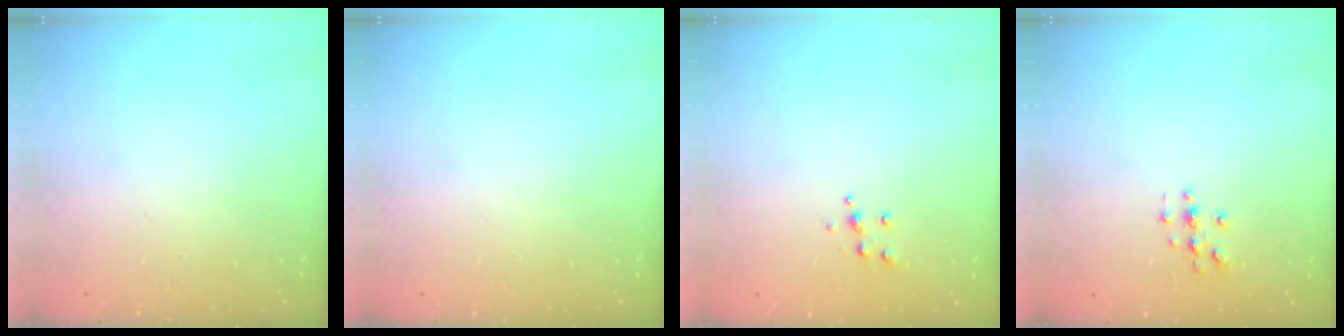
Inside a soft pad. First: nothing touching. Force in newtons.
{"total": 0.0}
{"total": 4.5, "press": 4.5, "slide": 0.5}
{"total": 2.7, "press": 2.7, "slide": 0.3}